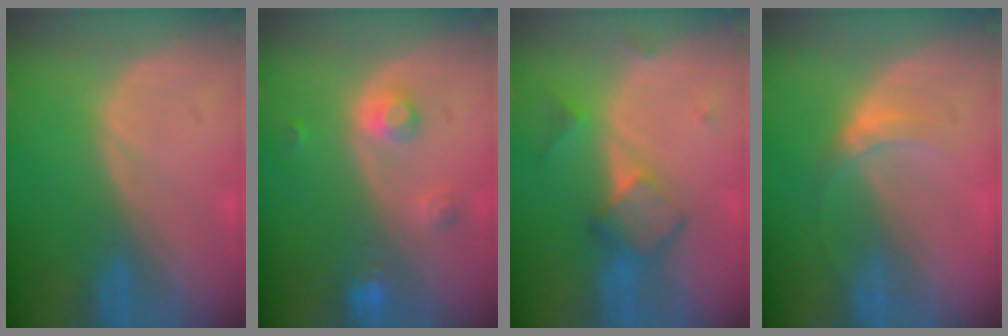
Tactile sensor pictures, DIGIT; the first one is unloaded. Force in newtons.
{"total": 3.6, "press": 3.3, "slide": 1.5}
{"total": 5.3, "press": 5.3, "slide": 0.8}
{"total": 3.2, "press": 2.8, "slide": 1.6}